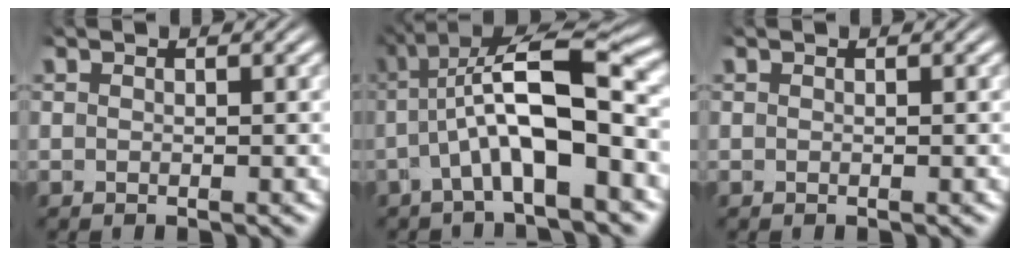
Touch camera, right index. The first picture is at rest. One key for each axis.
{"total": 9.5, "fx": 0.9, "fy": 3.9, "fz": 8.6, "tx": -0.142, "ty": 0.006, "tz": 0.013}
{"total": 0.0}